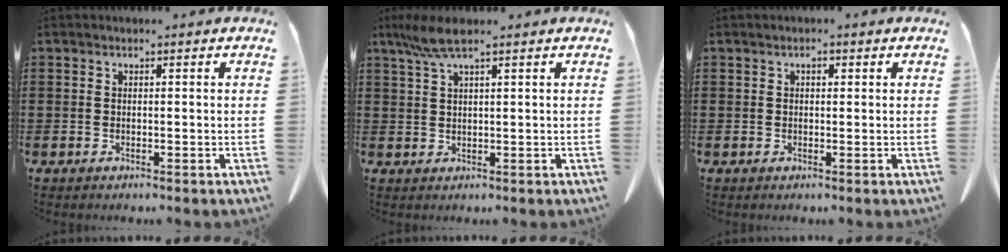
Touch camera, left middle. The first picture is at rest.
{"total": 4.5, "force": [2.8, 0.6, 3.4], "torque": [-0.081, -0.002, 0.048]}
{"total": 0.9, "force": [0.3, 0.5, 0.6], "torque": [-0.014, 0.005, 0.006]}